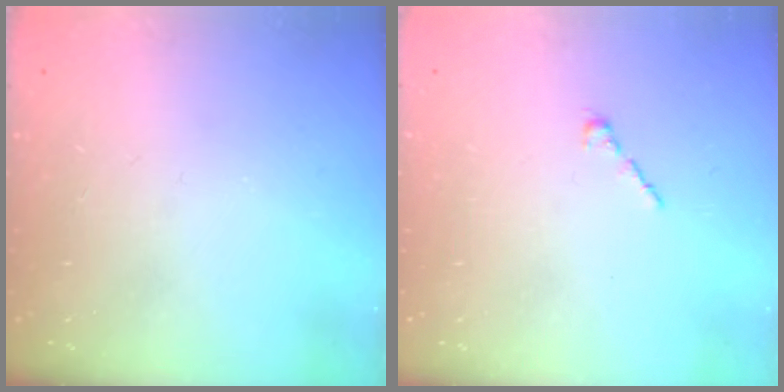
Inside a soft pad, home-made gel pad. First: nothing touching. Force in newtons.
{"total": 1.7, "press": 1.7, "slide": 0.5}